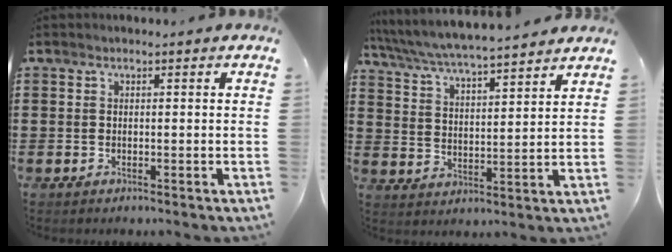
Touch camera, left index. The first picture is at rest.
{"total": 5.0, "force": [4.8, -0.2, 1.4], "torque": [-0.051, -0.034, 0.079]}